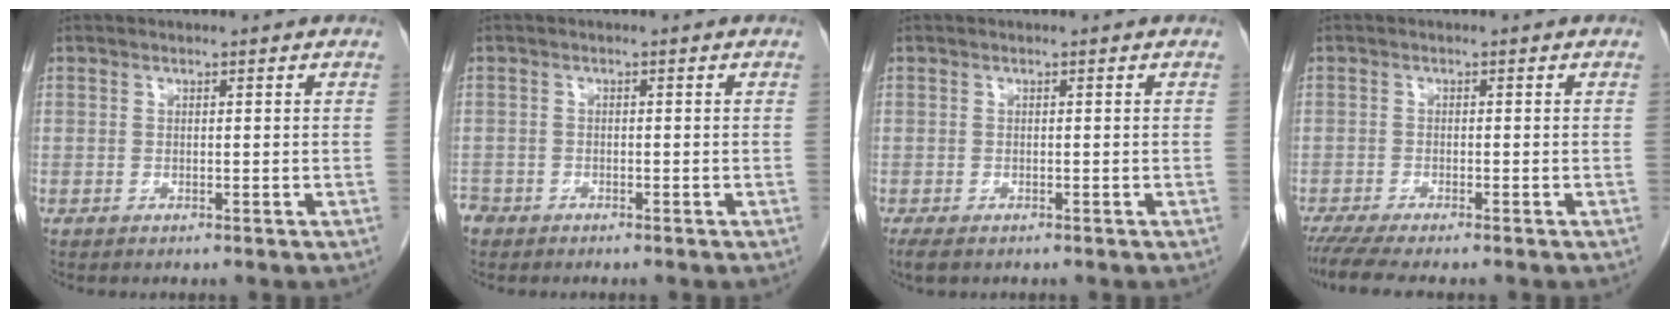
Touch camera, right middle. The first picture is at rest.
{"total": 2.2, "force": [-1.7, 1.3, 0.2], "torque": [-0.009, 0.002, -0.034]}
{"total": 2.7, "force": [-2.0, 1.1, 1.5], "torque": [-0.029, -0.008, -0.028]}
{"total": 5.6, "force": [-4.7, 0.2, 3.0], "torque": [-0.046, -0.014, -0.078]}